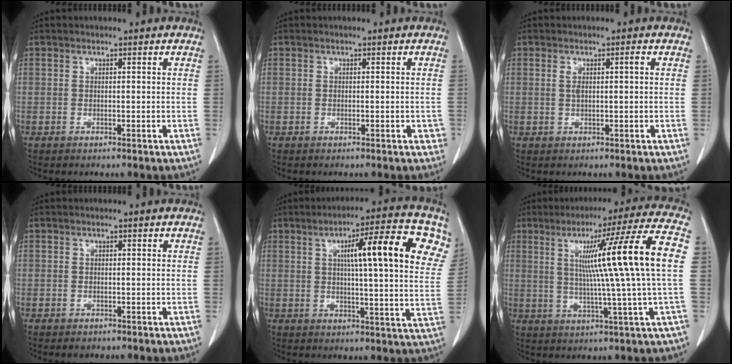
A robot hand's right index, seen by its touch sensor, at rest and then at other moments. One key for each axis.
{"total": 1.5, "fx": -0.6, "fy": 0.9, "fz": 1.1, "tx": -0.001, "ty": 0.003, "tz": -0.007}
{"total": 2.0, "fx": 0.3, "fy": 0.3, "fz": 2.0, "tx": -0.041, "ty": 0.010, "tz": 0.009}
{"total": 0.8, "fx": -0.2, "fy": 0.7, "fz": 0.0, "tx": 0.003, "ty": 0.004, "tz": -0.002}
{"total": 16.9, "fx": 6.2, "fy": 1.6, "fz": 15.6, "tx": -0.207, "ty": 0.022, "tz": 0.074}
{"total": 17.0, "fx": 2.5, "fy": -2.3, "fz": 16.6, "tx": -0.242, "ty": 0.012, "tz": 0.036}